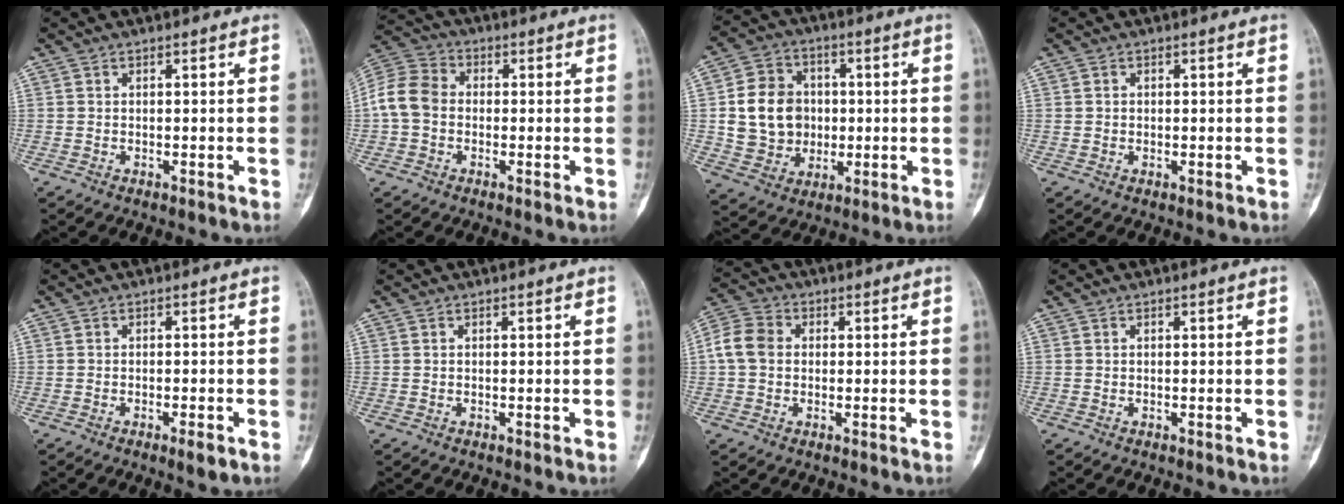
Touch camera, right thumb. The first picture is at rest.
{"total": 8.5, "force": [-1.0, 6.8, 5.1], "torque": [-0.095, 0.026, -0.036]}
{"total": 13.4, "force": [0.8, 11.5, 6.8], "torque": [-0.082, 0.012, 0.022]}
{"total": 0.7, "force": [0.2, 0.7, 0.2], "torque": [0.002, 0.003, 0.003]}
{"total": 2.4, "force": [-1.3, 0.5, 2.0], "torque": [-0.028, 0.000, -0.020]}
{"total": 0.0}
{"total": 6.6, "force": [0.0, 5.4, 3.9], "torque": [-0.076, 0.020, -0.011]}
{"total": 0.0}